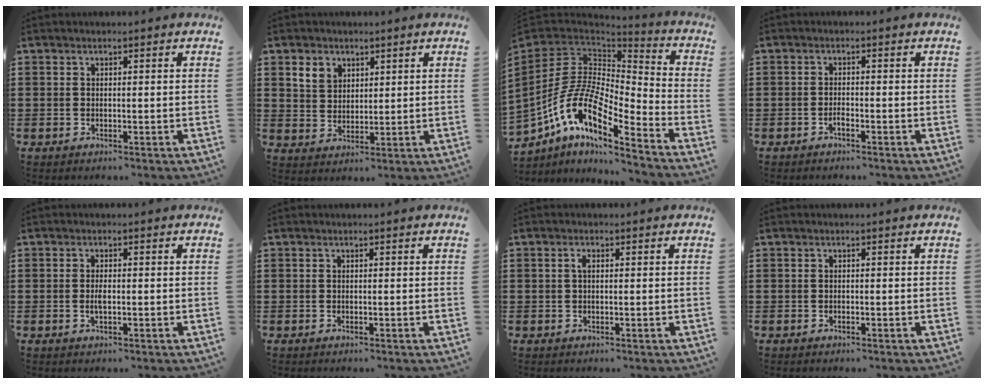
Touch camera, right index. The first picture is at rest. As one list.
[{"total": 3.8, "force": [2.3, 2.9, 1.0], "torque": [-0.033, 0.013, 0.043]}, {"total": 12.6, "force": [-7.3, 5.0, 8.9], "torque": [-0.206, -0.005, -0.153]}, {"total": 1.1, "force": [-0.8, 0.0, 0.7], "torque": [-0.018, -0.008, -0.013]}, {"total": 1.9, "force": [-0.2, 0.6, 1.8], "torque": [-0.041, -0.004, -0.006]}, {"total": 0.0}, {"total": 1.3, "force": [0.2, 0.6, 1.2], "torque": [-0.024, 0.004, 0.002]}, {"total": 0.0}]